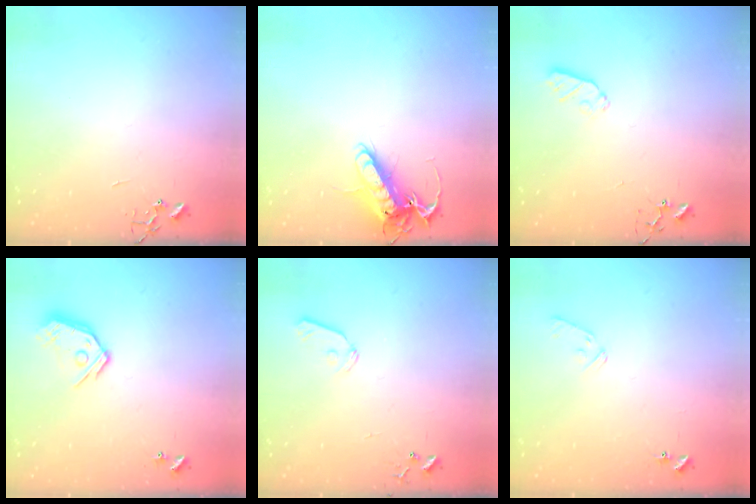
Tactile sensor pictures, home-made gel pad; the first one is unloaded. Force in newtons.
{"total": 14.4, "press": 14.2, "slide": 2.2}
{"total": 5.5, "press": 5.4, "slide": 1.1}
{"total": 11.0, "press": 10.9, "slide": 1.2}
{"total": 7.3, "press": 7.3, "slide": 0.7}
{"total": 6.7, "press": 6.7, "slide": 0.7}